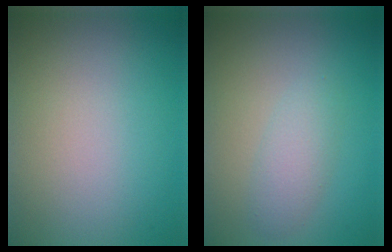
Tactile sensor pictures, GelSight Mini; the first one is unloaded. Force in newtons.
{"total": 2.2, "press": 2.2, "slide": 0.1}